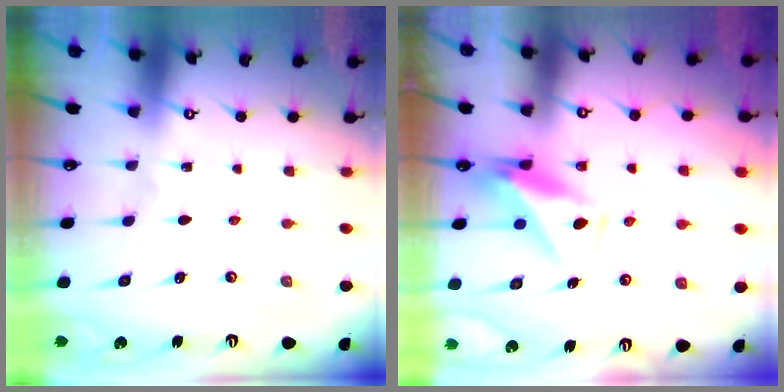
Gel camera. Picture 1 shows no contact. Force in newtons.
{"total": 10.0, "press": 9.9, "slide": 1.7}